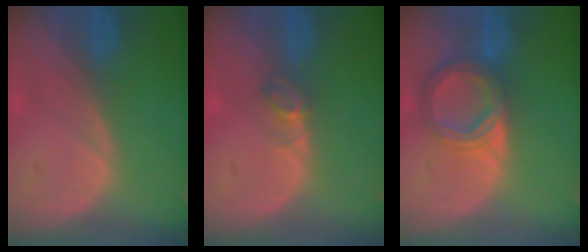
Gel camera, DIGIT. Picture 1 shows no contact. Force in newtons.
{"total": 2.1, "press": 2.1, "slide": 0.4}
{"total": 6.8, "press": 6.2, "slide": 2.6}